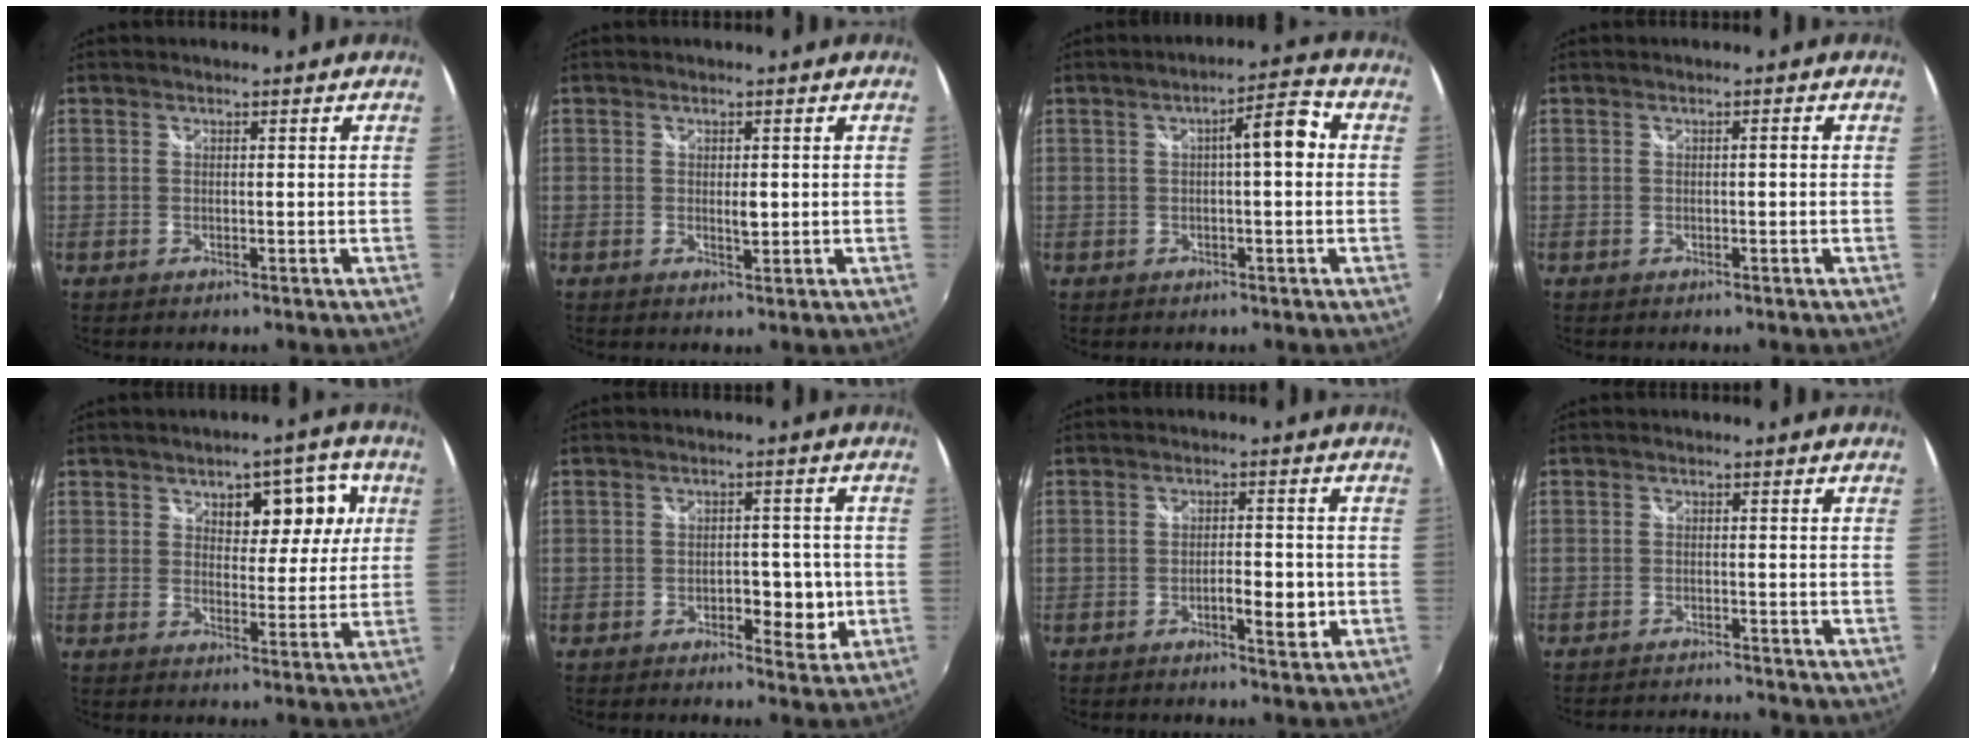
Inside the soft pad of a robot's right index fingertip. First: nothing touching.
{"total": 1.6, "force": [-0.1, 0.8, 1.4], "torque": [-0.023, -0.001, -0.001]}
{"total": 6.2, "force": [0.6, 1.3, 6.0], "torque": [-0.080, 0.025, 0.012]}
{"total": 0.8, "force": [-0.2, 0.2, 0.7], "torque": [-0.009, 0.004, -0.003]}
{"total": 8.7, "force": [3.1, 5.0, 6.4], "torque": [-0.091, 0.023, 0.044]}
{"total": 5.7, "force": [-1.6, 3.3, 4.3], "torque": [-0.066, -0.001, -0.019]}
{"total": 4.4, "force": [-1.6, 1.3, 3.9], "torque": [-0.066, -0.002, -0.023]}
{"total": 5.9, "force": [-5.7, -0.1, 1.4], "torque": [-0.040, -0.010, -0.091]}